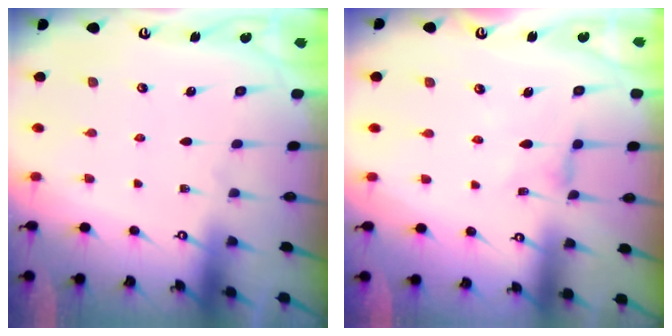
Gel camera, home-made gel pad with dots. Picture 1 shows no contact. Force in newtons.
{"total": 1.4, "press": 1.4, "slide": 0.4}